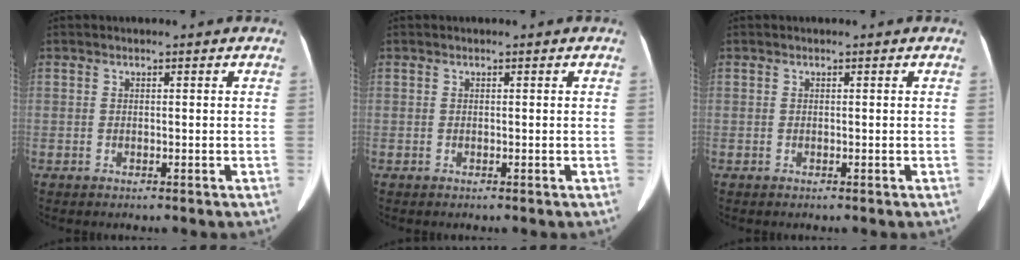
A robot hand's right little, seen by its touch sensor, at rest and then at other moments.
{"total": 0.0}
{"total": 0.0}